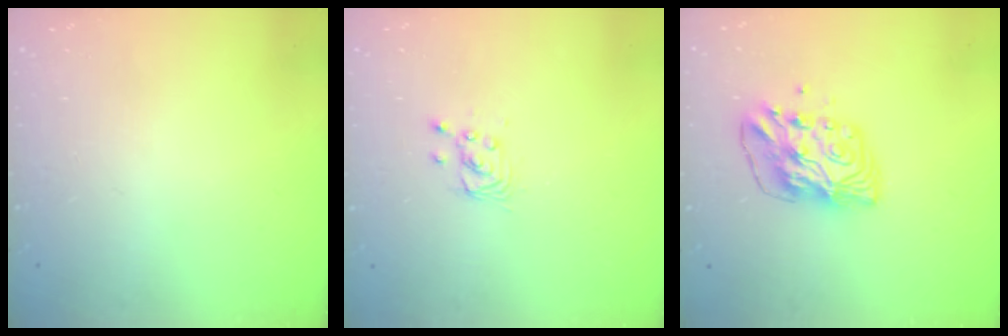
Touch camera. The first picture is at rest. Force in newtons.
{"total": 2.8, "press": 2.8, "slide": 0.2}
{"total": 8.5, "press": 8.4, "slide": 1.3}